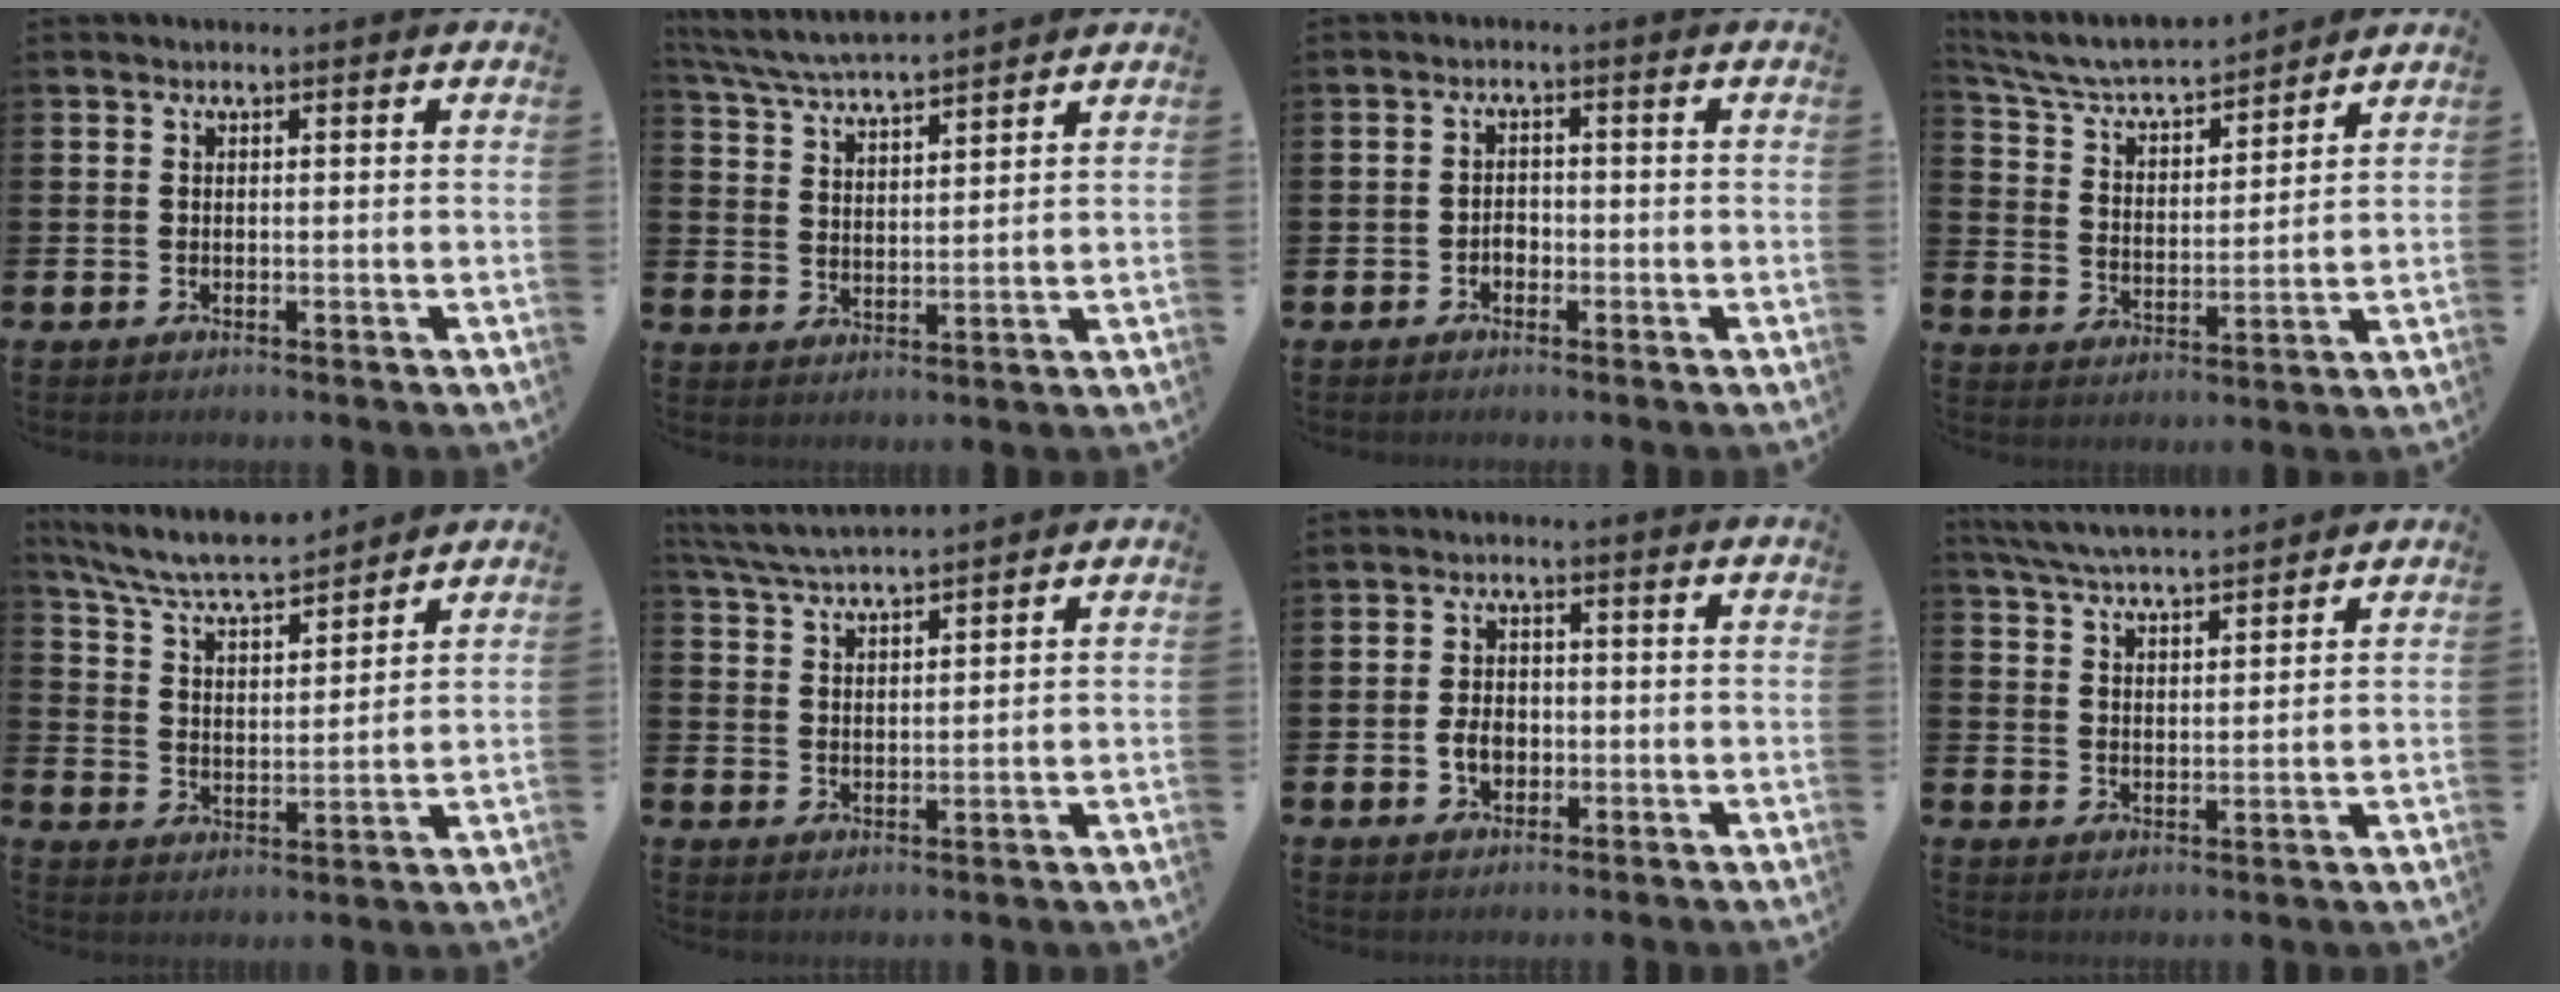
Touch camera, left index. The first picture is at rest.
{"total": 5.4, "force": [5.3, 0.3, 1.0], "torque": [-0.037, -0.032, 0.093]}
{"total": 1.6, "force": [-0.8, 1.2, 0.7], "torque": [-0.007, 0.001, -0.019]}
{"total": 6.3, "force": [5.9, 1.2, 1.8], "torque": [-0.061, -0.048, 0.097]}
{"total": 7.2, "force": [6.8, 0.9, 2.3], "torque": [-0.072, -0.049, 0.116]}
{"total": 4.9, "force": [4.8, 0.2, 0.9], "torque": [-0.033, -0.024, 0.085]}
{"total": 3.3, "force": [-0.8, 2.5, 2.0], "torque": [-0.025, -0.001, -0.020]}
{"total": 6.0, "force": [5.8, 0.3, 1.2], "torque": [-0.042, -0.031, 0.105]}